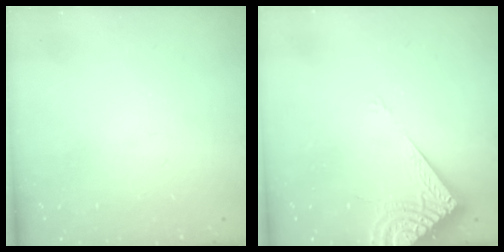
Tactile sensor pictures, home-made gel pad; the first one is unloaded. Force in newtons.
{"total": 8.1, "press": 8.0, "slide": 1.2}